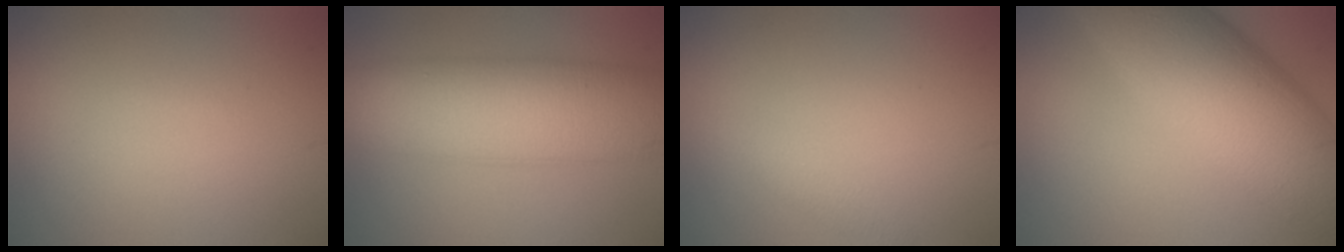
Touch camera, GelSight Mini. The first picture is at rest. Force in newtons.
{"total": 11.7, "press": 11.7, "slide": 0.1}
{"total": 1.4, "press": 1.4, "slide": 0.0}
{"total": 12.5, "press": 12.5, "slide": 0.3}